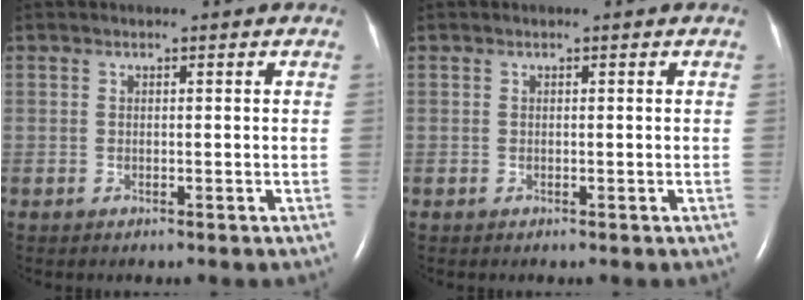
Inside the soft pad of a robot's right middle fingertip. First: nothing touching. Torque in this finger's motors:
{"motor_torque": [0.11, -0.13, 0.00, 0.01]}